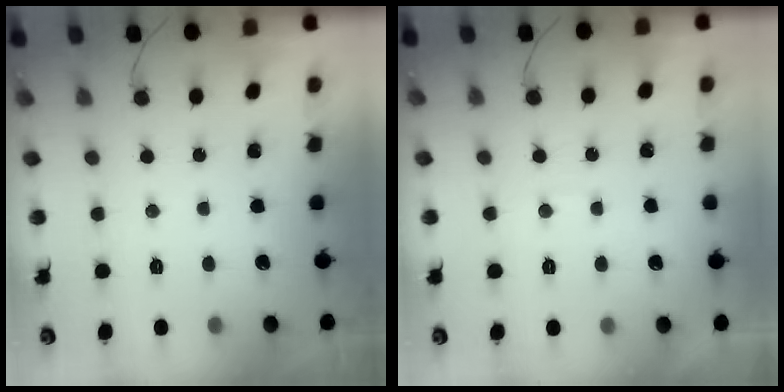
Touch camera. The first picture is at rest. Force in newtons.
{"total": 2.2, "press": 2.2, "slide": 0.3}